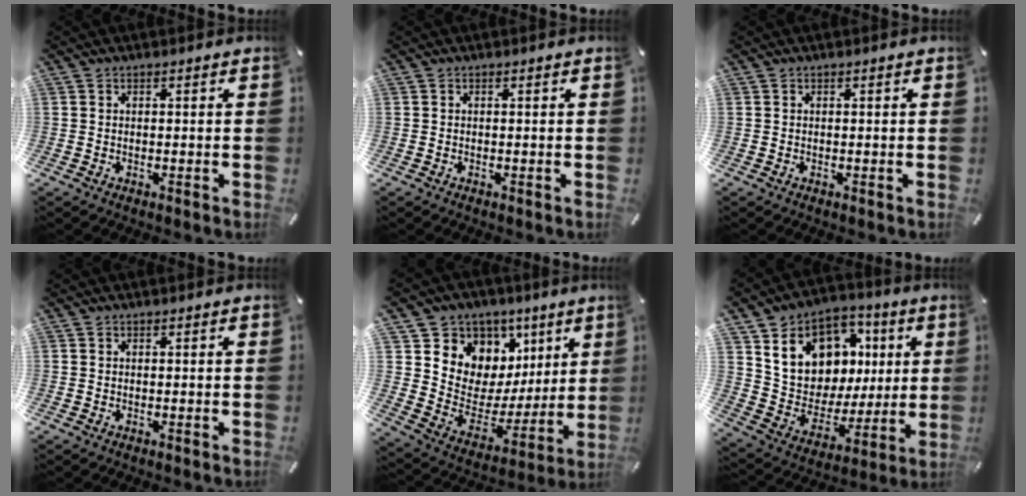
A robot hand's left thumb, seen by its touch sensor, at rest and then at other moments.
{"total": 0.0}
{"total": 0.0}
{"total": 0.0}
{"total": 8.9, "force": [4.6, 7.5, 0.3], "torque": [-0.001, -0.079, 0.086]}
{"total": 15.6, "force": [5.4, 13.0, 6.7], "torque": [-0.107, -0.026, 0.109]}